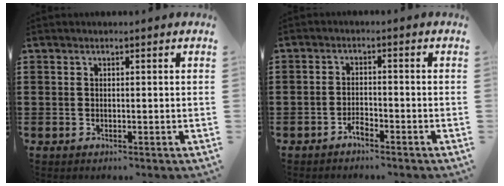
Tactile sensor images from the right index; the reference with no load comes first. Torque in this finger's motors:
{"motor_torque": [0.15, 0.50, 0.24, 0.01]}